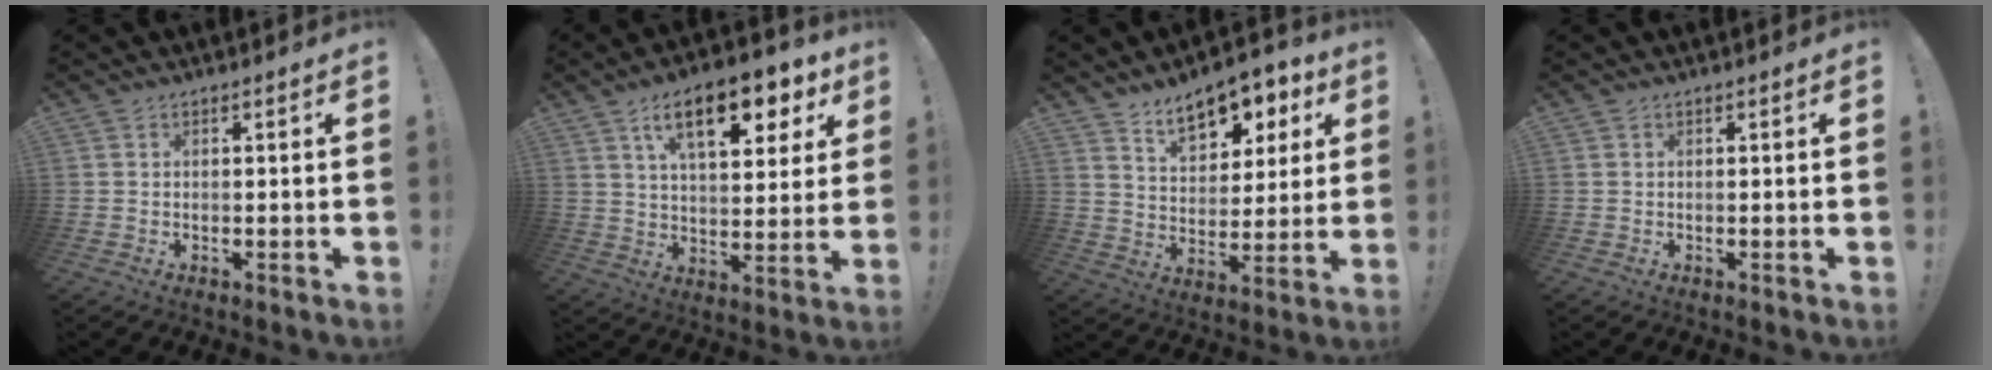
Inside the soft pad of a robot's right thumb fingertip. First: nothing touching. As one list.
[{"total": 16.9, "force": [8.5, 7.2, 12.7], "torque": [-0.183, -0.036, 0.135]}, {"total": 12.2, "force": [8.4, 6.7, 5.9], "torque": [-0.074, -0.059, 0.149]}, {"total": 0.0}]